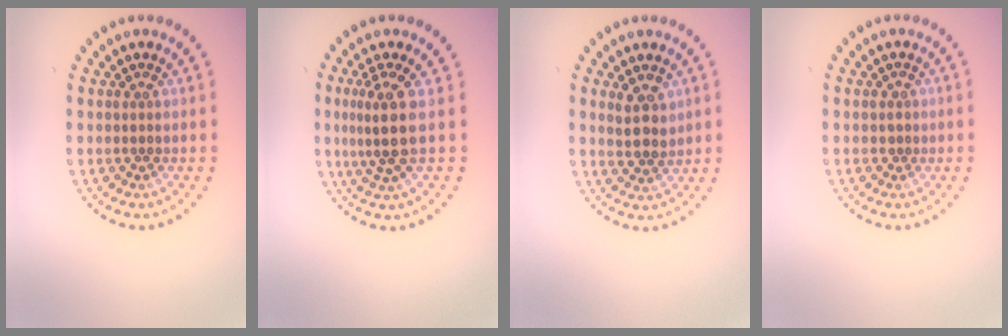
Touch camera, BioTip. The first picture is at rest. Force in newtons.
{"total": 3.1, "press": 2.4, "slide": 2.0}
{"total": 2.6, "press": 2.5, "slide": 0.9}
{"total": 0.6, "press": 0.3, "slide": 0.5}